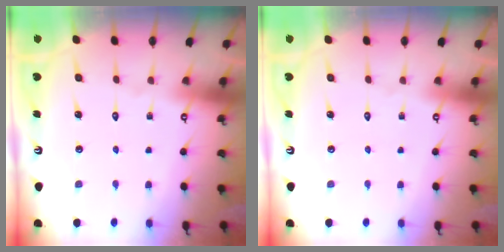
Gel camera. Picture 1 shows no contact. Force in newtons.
{"total": 0.0}